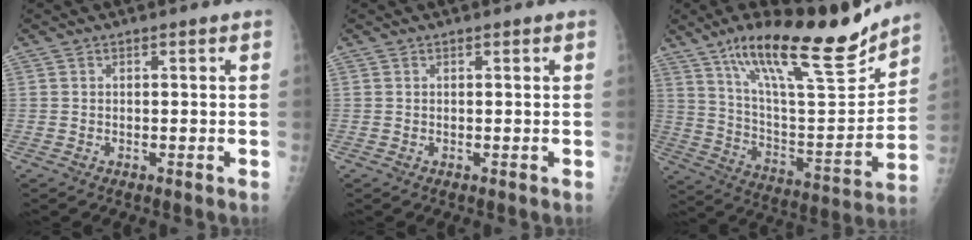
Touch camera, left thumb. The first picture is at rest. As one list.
[{"total": 0.0}, {"total": 24.3, "force": [17.8, 5.8, 15.4], "torque": [-0.219, -0.085, 0.302]}]